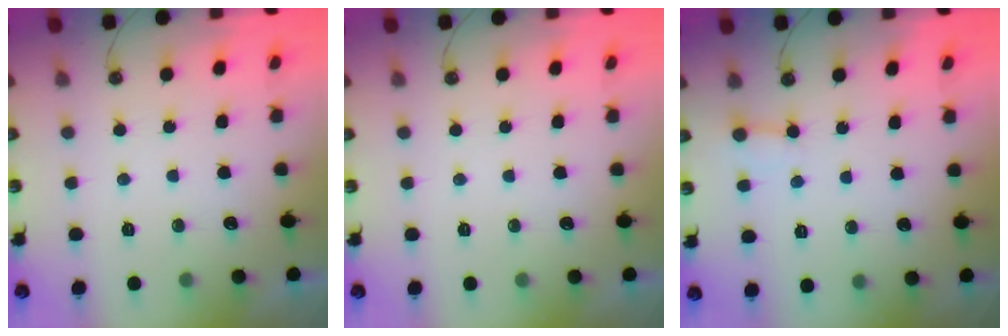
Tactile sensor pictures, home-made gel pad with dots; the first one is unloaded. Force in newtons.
{"total": 0.0}
{"total": 3.3, "press": 3.3, "slide": 0.3}